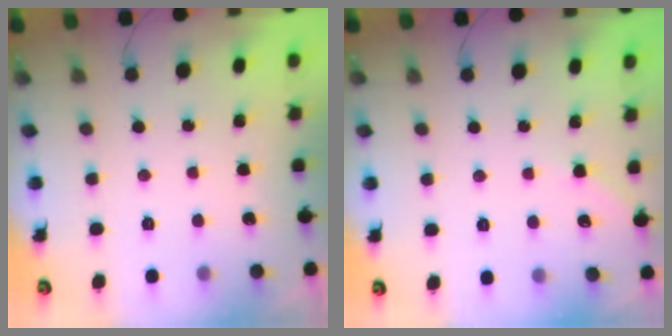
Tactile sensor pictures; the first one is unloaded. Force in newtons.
{"total": 2.9, "press": 2.8, "slide": 0.4}